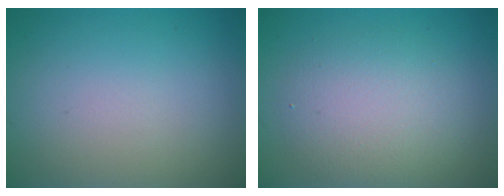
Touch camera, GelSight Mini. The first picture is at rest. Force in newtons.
{"total": 4.7, "press": 4.7, "slide": 0.2}